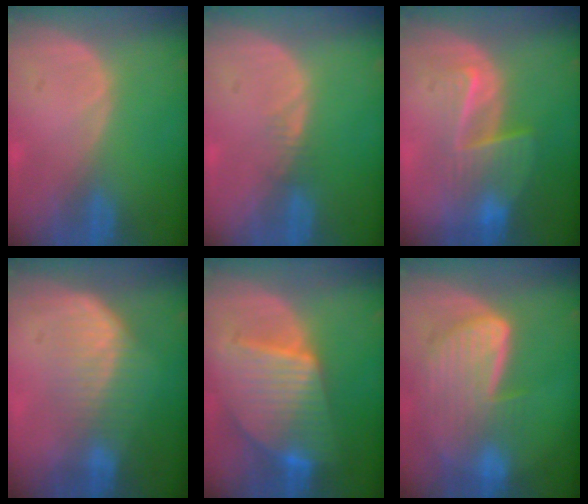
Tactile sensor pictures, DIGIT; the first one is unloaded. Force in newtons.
{"total": 1.3, "press": 1.2, "slide": 0.2}
{"total": 6.6, "press": 6.4, "slide": 1.4}
{"total": 6.5, "press": 5.9, "slide": 2.7}
{"total": 10.1, "press": 10.1, "slide": 0.7}
{"total": 9.0, "press": 7.9, "slide": 4.2}